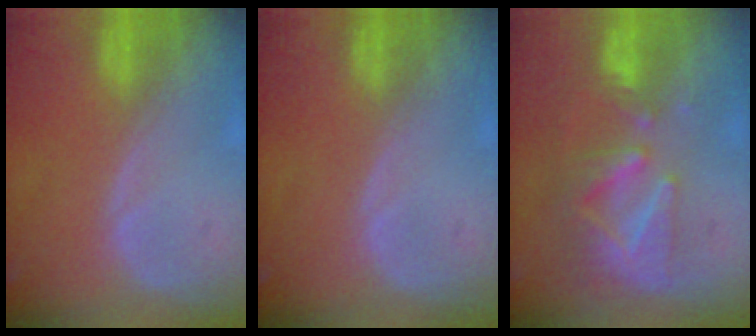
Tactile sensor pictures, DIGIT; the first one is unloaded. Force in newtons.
{"total": 0.0}
{"total": 8.6, "press": 8.0, "slide": 3.1}